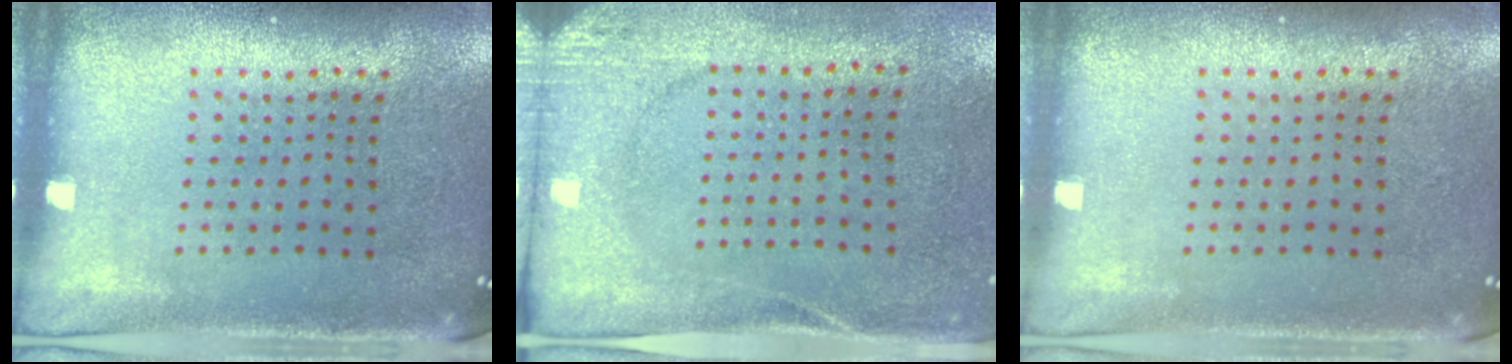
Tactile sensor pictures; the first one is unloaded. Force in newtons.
{"total": 2.7, "press": 2.0, "slide": 1.7}
{"total": 0.0}